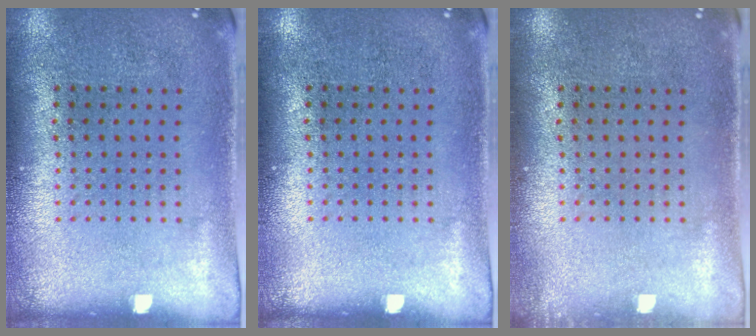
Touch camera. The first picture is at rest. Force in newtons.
{"total": 0.0}
{"total": 0.7, "press": 0.7, "slide": 0.1}